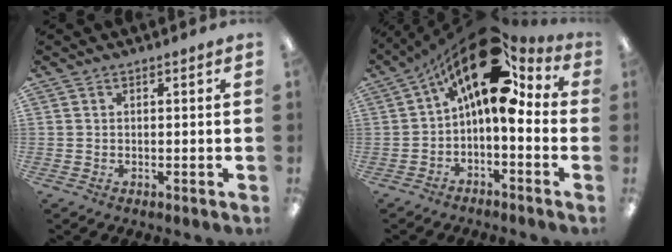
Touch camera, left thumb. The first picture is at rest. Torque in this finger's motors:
{"motor_torque": [-0.27, 1.87, 1.45, -1.32, 0.55]}